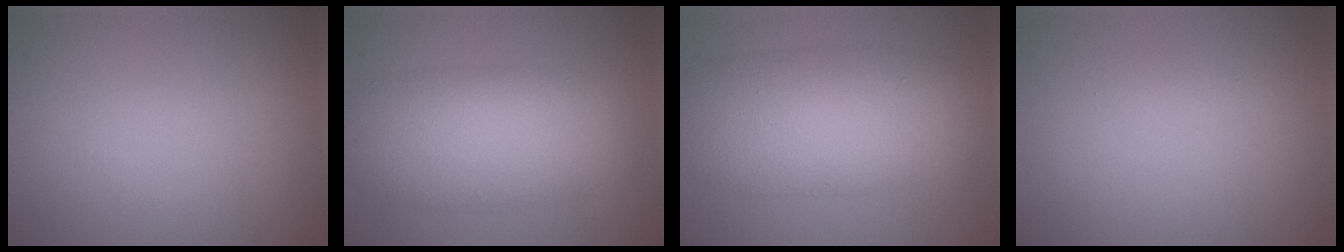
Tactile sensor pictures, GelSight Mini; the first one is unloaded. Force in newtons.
{"total": 7.7, "press": 7.7, "slide": 0.1}
{"total": 9.0, "press": 9.0, "slide": 0.2}
{"total": 0.6, "press": 0.6, "slide": 0.0}